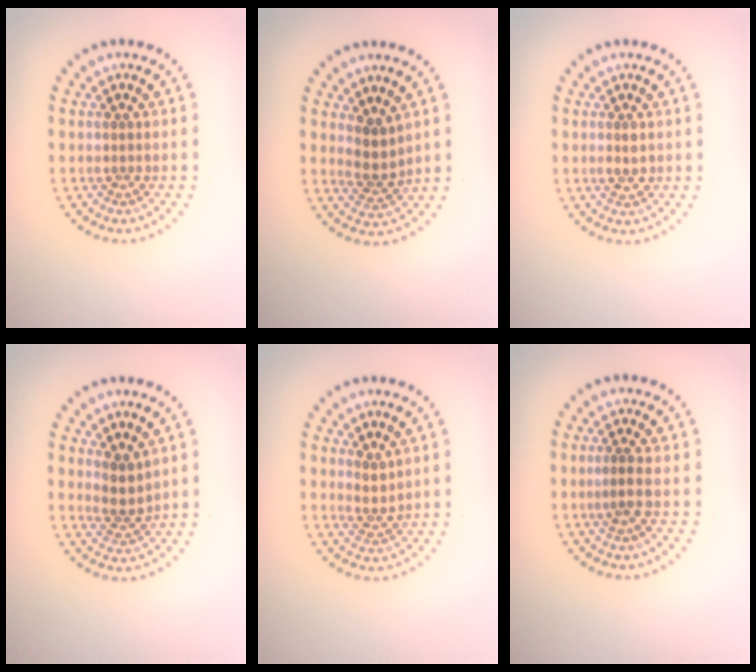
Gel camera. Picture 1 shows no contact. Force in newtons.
{"total": 2.6, "press": 2.1, "slide": 1.5}
{"total": 1.3, "press": 1.3, "slide": 0.2}
{"total": 2.3, "press": 1.8, "slide": 1.3}
{"total": 1.8, "press": 1.4, "slide": 1.1}
{"total": 1.5, "press": 1.2, "slide": 1.0}